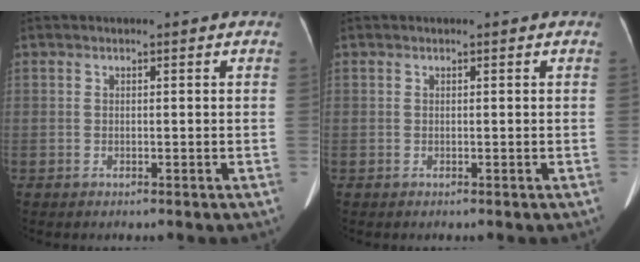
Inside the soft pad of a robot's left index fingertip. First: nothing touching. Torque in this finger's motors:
{"motor_torque": [0.01, 0.01, 0.00, 0.00]}